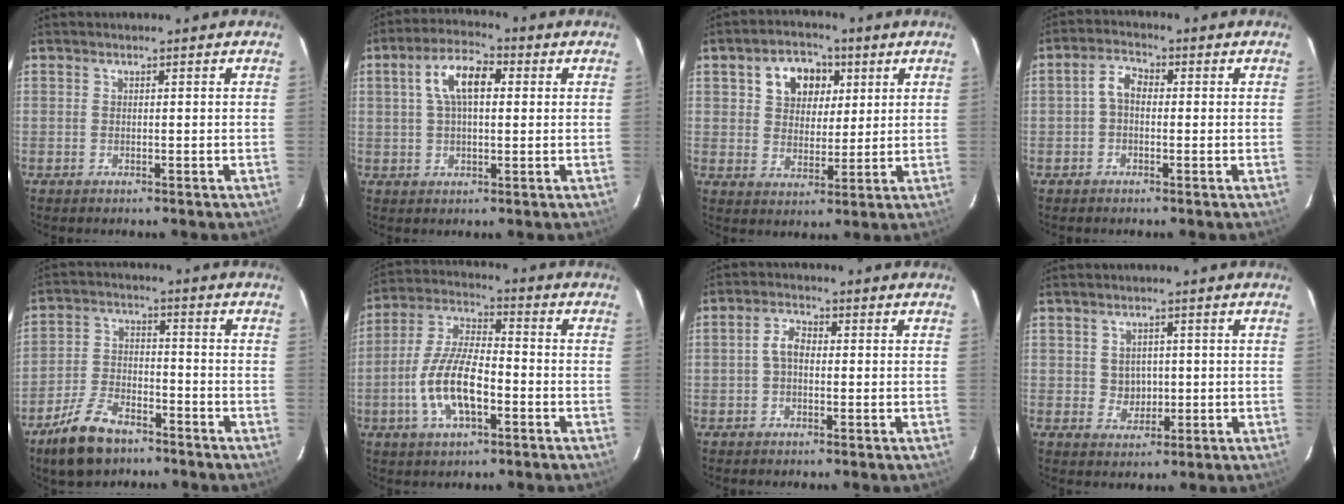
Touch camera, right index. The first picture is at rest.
{"total": 8.4, "force": [1.9, 3.9, 7.1], "torque": [-0.132, 0.022, 0.032]}
{"total": 9.1, "force": [3.6, 6.9, 4.8], "torque": [-0.093, 0.027, 0.062]}
{"total": 3.3, "force": [-0.5, 2.2, 2.3], "torque": [-0.045, 0.014, -0.011]}
{"total": 11.0, "force": [-7.9, 5.1, 5.8], "torque": [-0.138, 0.000, -0.143]}
{"total": 12.6, "force": [-4.2, 5.0, 10.8], "torque": [-0.228, 0.002, -0.078]}
{"total": 3.2, "force": [-0.4, 2.0, 2.4], "torque": [-0.049, 0.012, -0.007]}
{"total": 3.4, "force": [0.2, 3.3, 1.0], "torque": [-0.019, 0.008, 0.009]}